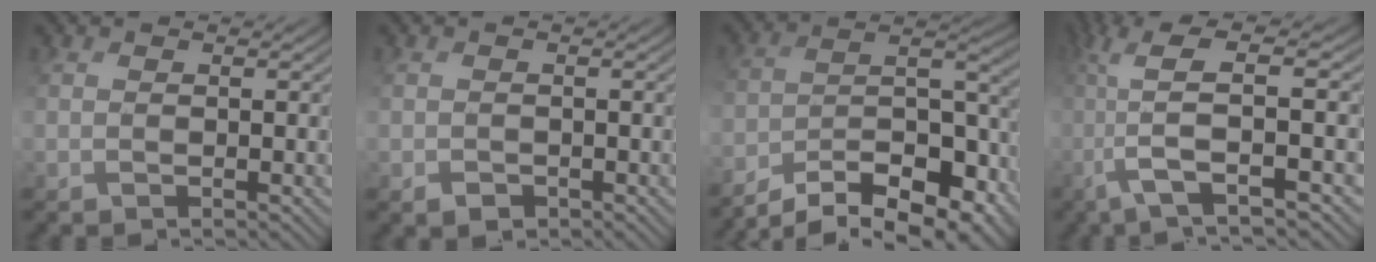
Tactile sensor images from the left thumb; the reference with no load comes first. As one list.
[{"total": 1.3, "force": [-0.7, 0.9, 0.5], "torque": [-0.009, -0.006, -0.014]}, {"total": 15.1, "force": [-11.7, 4.9, 8.2], "torque": [-0.172, -0.004, -0.183]}, {"total": 8.6, "force": [-1.3, 1.3, 8.4], "torque": [-0.157, 0.022, -0.037]}]